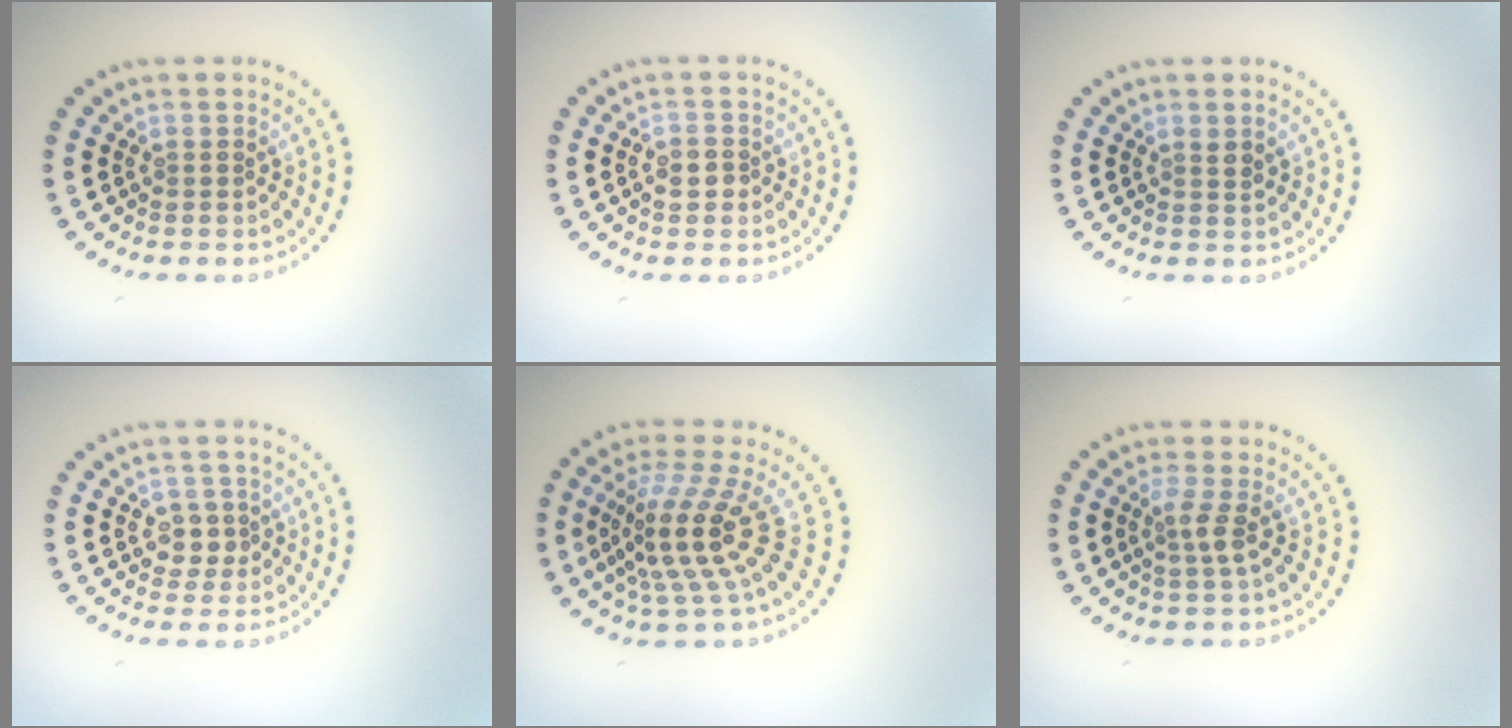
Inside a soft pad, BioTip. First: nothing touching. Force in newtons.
{"total": 1.5, "press": 1.5, "slide": 0.2}
{"total": 0.9, "press": 0.8, "slide": 0.5}
{"total": 2.0, "press": 1.9, "slide": 0.6}
{"total": 5.2, "press": 3.6, "slide": 3.7}
{"total": 1.7, "press": 1.3, "slide": 1.1}